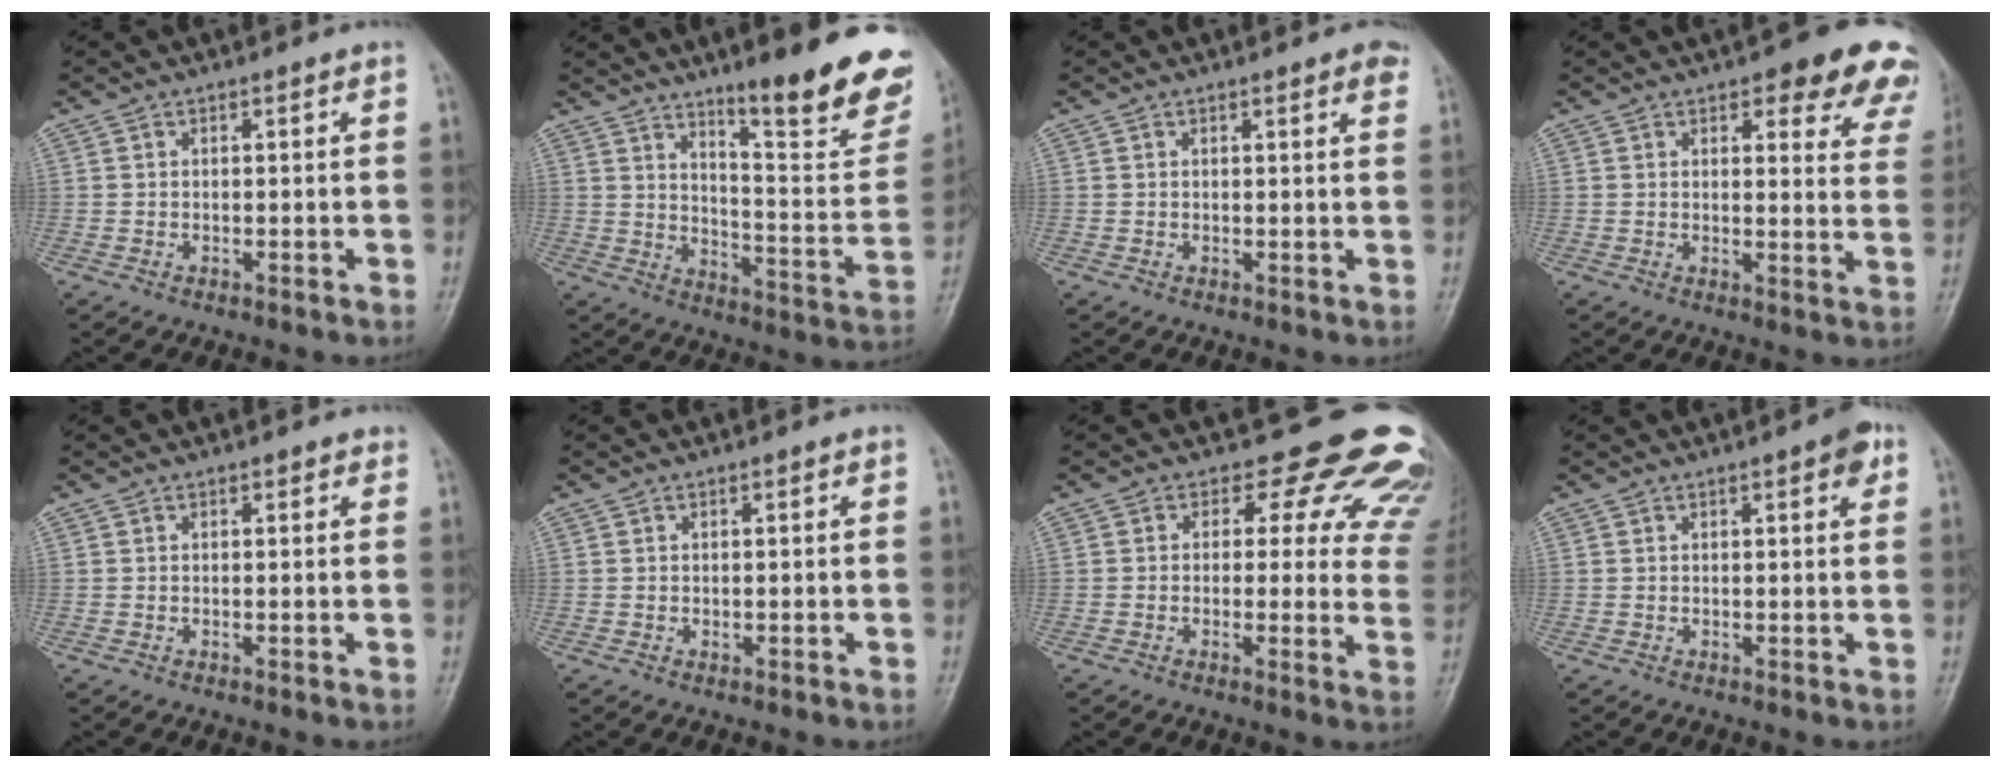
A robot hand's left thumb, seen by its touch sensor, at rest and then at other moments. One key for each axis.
{"total": 22.2, "fx": 14.6, "fy": 4.7, "fz": 16.0, "tx": -0.180, "ty": -0.095, "tz": 0.211}
{"total": 3.0, "fx": 1.9, "fy": 0.8, "fz": 2.3, "tx": -0.017, "ty": -0.002, "tz": 0.017}
{"total": 13.6, "fx": 9.2, "fy": 5.2, "fz": 8.5, "tx": -0.044, "ty": -0.036, "tz": 0.087}
{"total": 1.0, "fx": 0.6, "fy": 0.6, "fz": 0.6, "tx": 0.002, "ty": -0.002, "tz": 0.003}
{"total": 0.6, "fx": 0.1, "fy": 0.4, "fz": 0.4, "tx": -0.003, "ty": 0.000, "tz": 0.001}
{"total": 16.5, "fx": 12.7, "fy": 8.2, "fz": 6.7, "tx": -0.019, "ty": -0.066, "tz": 0.118}
{"total": 3.4, "fx": 1.7, "fy": 1.0, "fz": 2.8, "tx": -0.029, "ty": -0.002, "tz": 0.016}